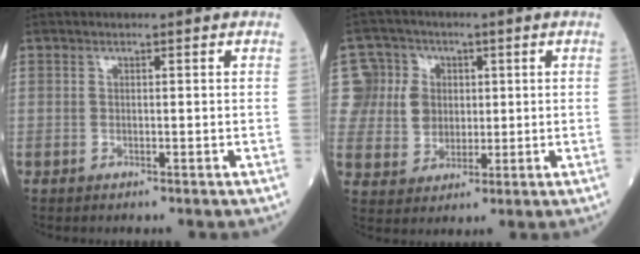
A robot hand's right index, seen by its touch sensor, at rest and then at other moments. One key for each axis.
{"total": 10.0, "fx": 2.7, "fy": 9.5, "fz": 1.8, "tx": -0.042, "ty": 0.036, "tz": 0.057}